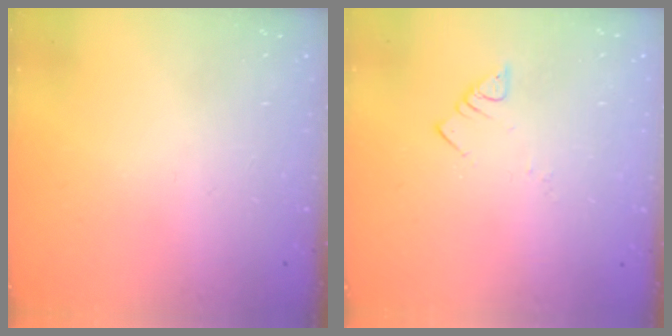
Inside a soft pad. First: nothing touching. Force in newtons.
{"total": 3.4, "press": 3.4, "slide": 0.3}